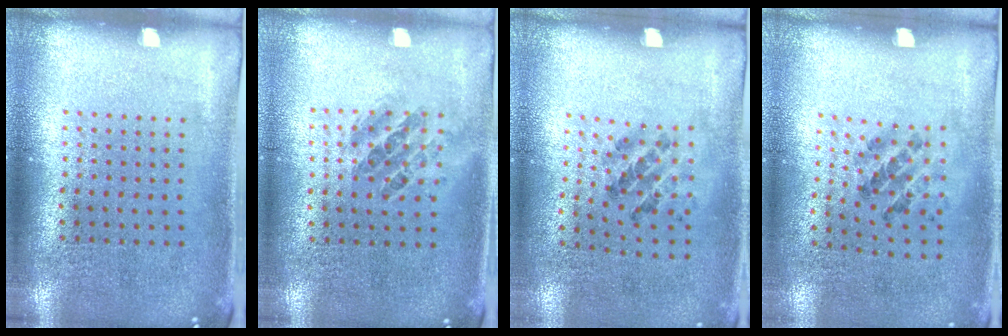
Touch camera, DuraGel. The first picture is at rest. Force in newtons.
{"total": 1.0, "press": 0.9, "slide": 0.5}
{"total": 1.3, "press": 0.7, "slide": 1.1}
{"total": 1.3, "press": 0.7, "slide": 1.1}